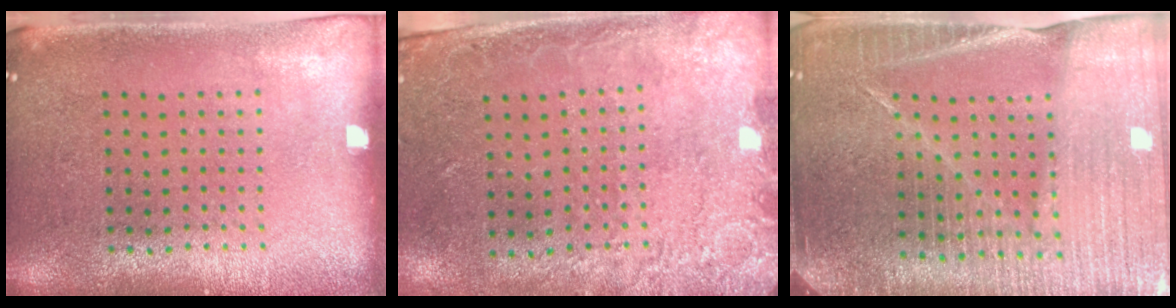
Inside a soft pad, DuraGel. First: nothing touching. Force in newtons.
{"total": 2.6, "press": 1.9, "slide": 1.8}
{"total": 4.7, "press": 4.4, "slide": 1.8}